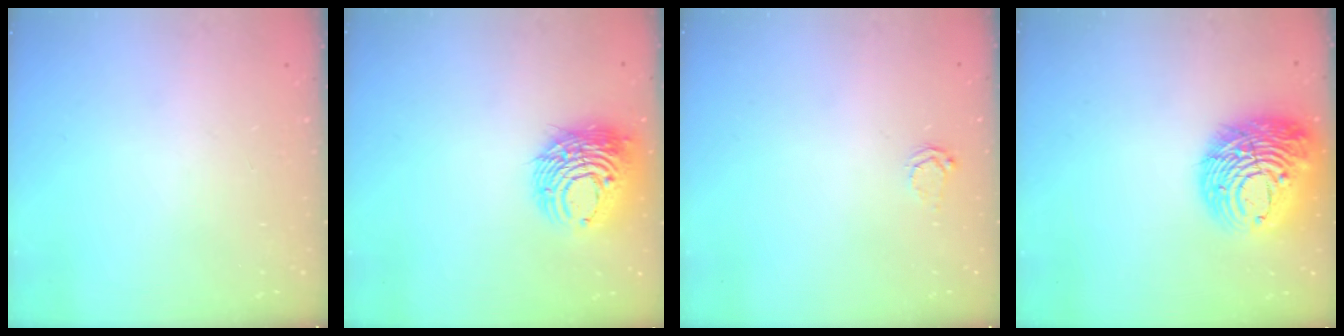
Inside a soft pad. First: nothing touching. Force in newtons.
{"total": 12.7, "press": 12.6, "slide": 1.6}
{"total": 3.7, "press": 3.7, "slide": 0.5}
{"total": 18.0, "press": 17.9, "slide": 2.0}